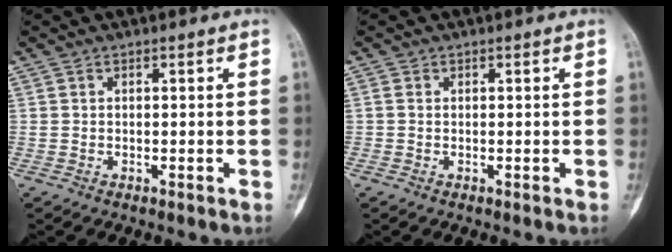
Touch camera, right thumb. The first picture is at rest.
{"total": 0.7, "force": [0.1, 0.5, 0.4], "torque": [-0.010, 0.000, 0.001]}